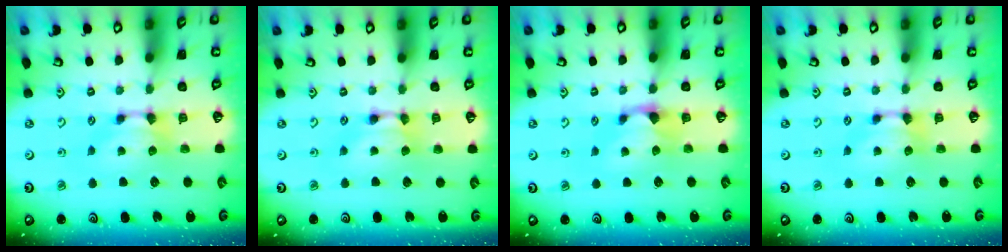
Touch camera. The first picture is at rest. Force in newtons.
{"total": 1.8, "press": 1.8, "slide": 0.2}
{"total": 1.0, "press": 0.3, "slide": 0.9}
{"total": 0.0}